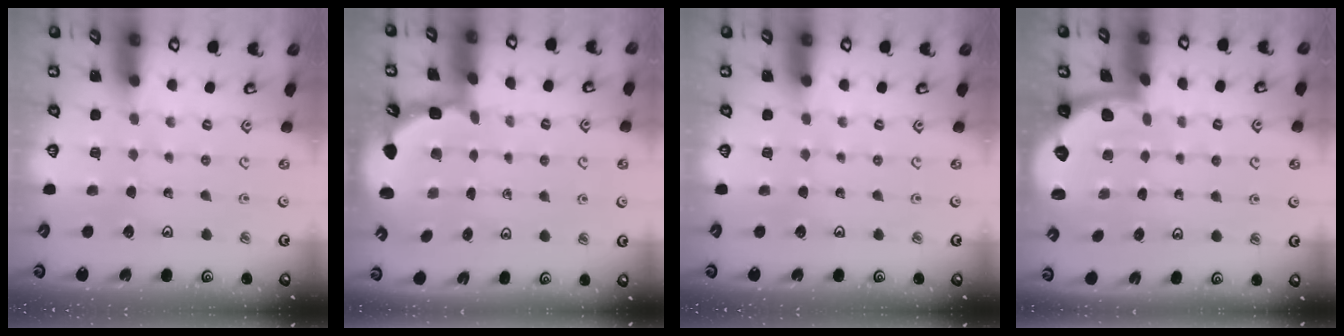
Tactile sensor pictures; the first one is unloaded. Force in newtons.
{"total": 2.0, "press": 1.8, "slide": 0.8}
{"total": 0.0}
{"total": 1.6, "press": 1.6, "slide": 0.1}